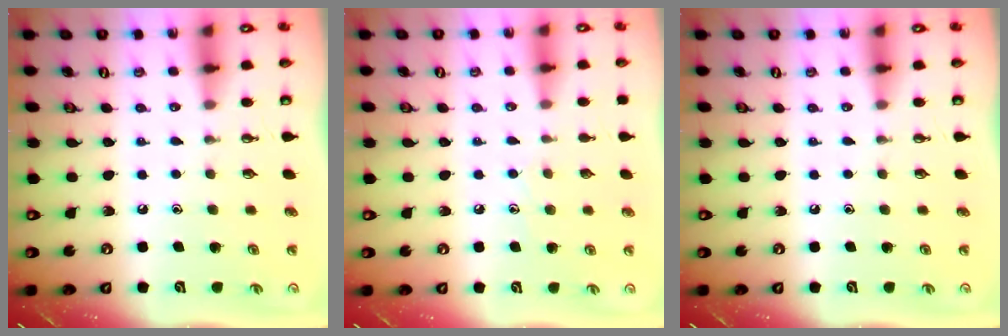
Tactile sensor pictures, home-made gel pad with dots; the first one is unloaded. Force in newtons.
{"total": 5.3, "press": 5.2, "slide": 0.5}
{"total": 0.0}